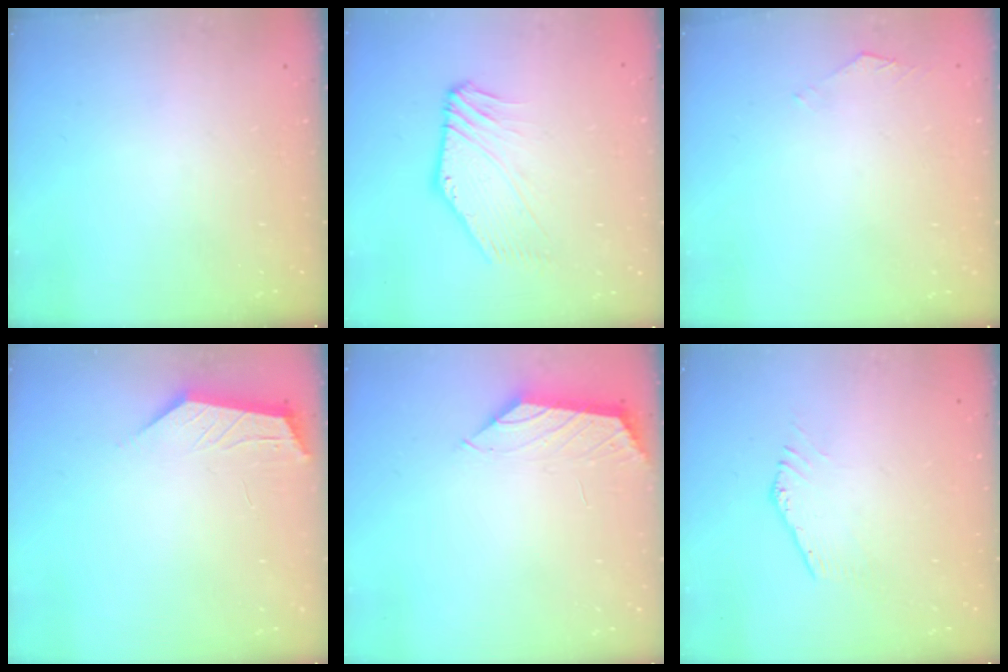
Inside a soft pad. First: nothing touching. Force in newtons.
{"total": 0.6, "press": 0.4, "slide": 0.4}
{"total": 2.6, "press": 2.6, "slide": 0.5}
{"total": 1.8, "press": 1.8, "slide": 0.4}
{"total": 1.1, "press": 1.0, "slide": 0.4}
{"total": 1.4, "press": 1.4, "slide": 0.1}